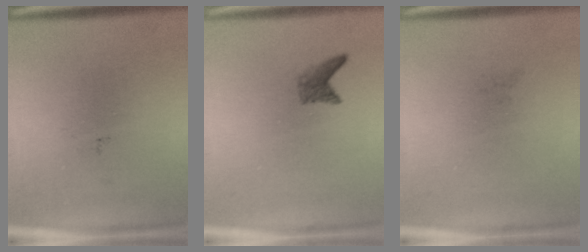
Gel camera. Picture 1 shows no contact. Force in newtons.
{"total": 1.7}
{"total": 0.0}